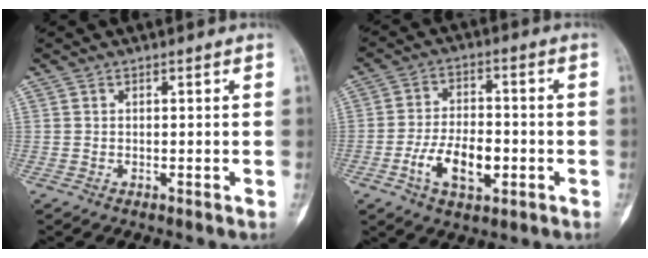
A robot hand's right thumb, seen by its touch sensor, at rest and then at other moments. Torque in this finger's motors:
{"motor_torque": [0.44, 0.43, 0.40, 0.55, 0.14]}